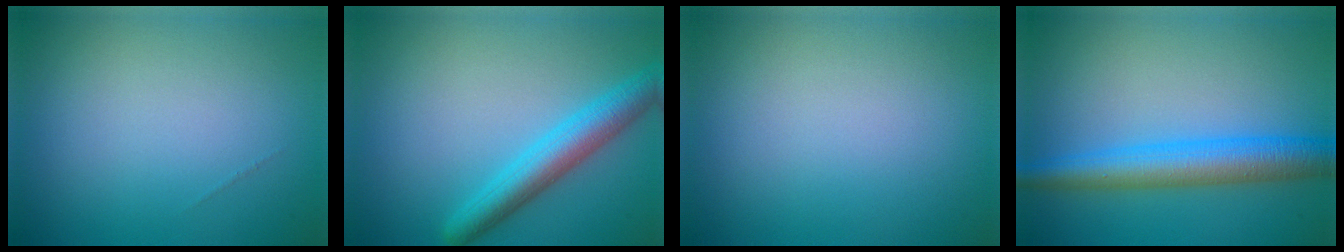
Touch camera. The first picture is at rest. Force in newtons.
{"total": 4.5, "press": 4.5, "slide": 0.2}
{"total": 0.0}
{"total": 5.8, "press": 5.8, "slide": 0.2}